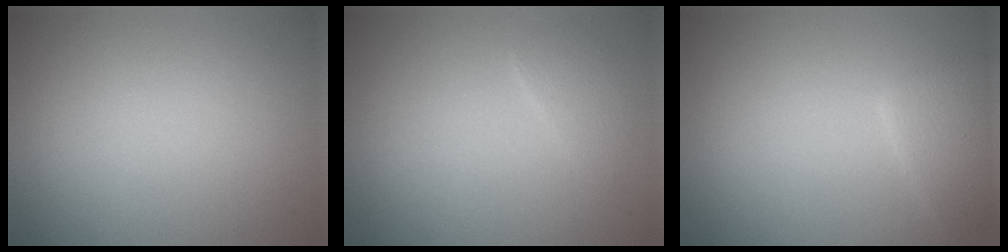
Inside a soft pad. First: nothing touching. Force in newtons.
{"total": 1.3, "press": 1.3, "slide": 0.1}
{"total": 2.4, "press": 2.4, "slide": 0.1}